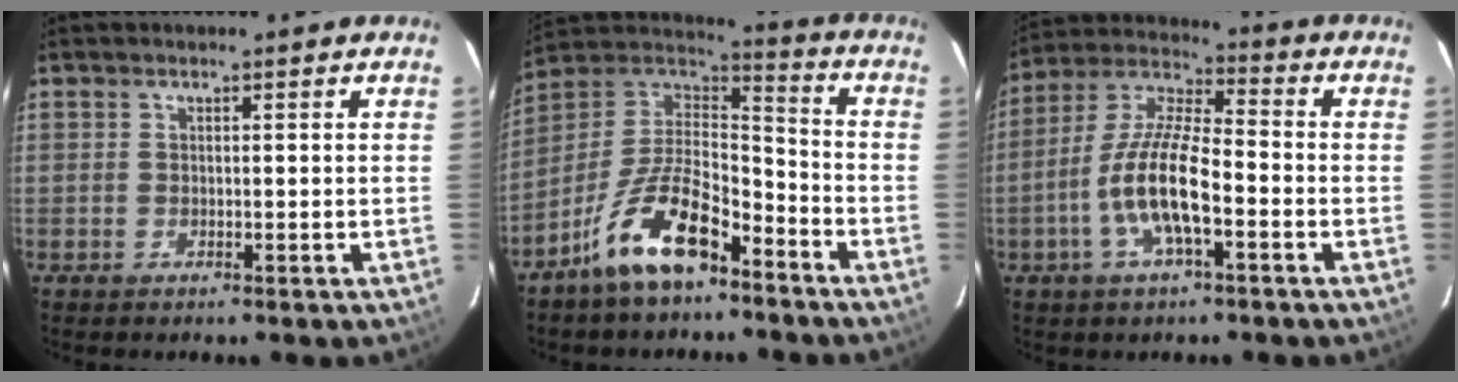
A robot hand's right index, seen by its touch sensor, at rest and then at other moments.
{"total": 15.7, "force": [-9.8, 6.2, 10.6], "torque": [-0.210, 0.008, -0.179]}
{"total": 12.5, "force": [-4.2, 3.3, 11.3], "torque": [-0.236, 0.001, -0.083]}